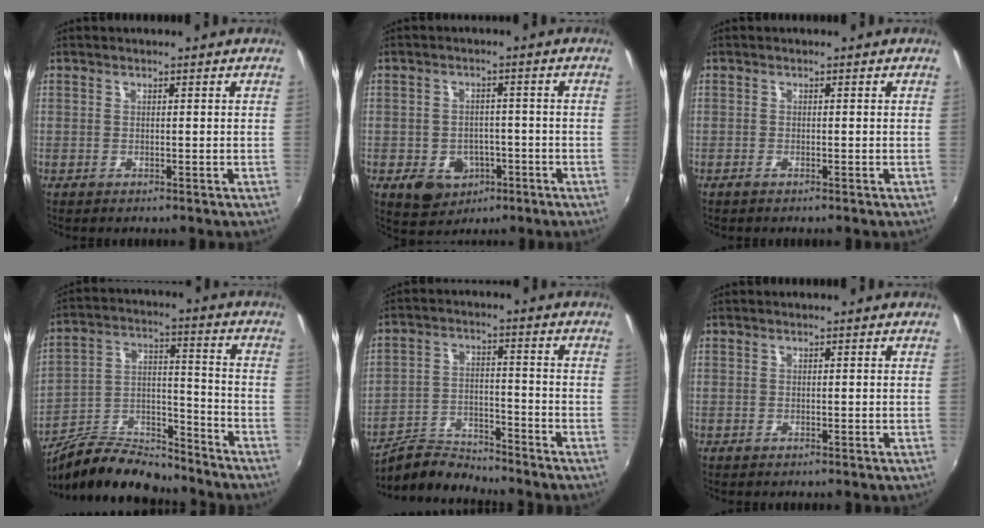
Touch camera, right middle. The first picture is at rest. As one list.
[{"total": 7.9, "force": [-3.4, 6.2, 3.6], "torque": [-0.081, 0.004, -0.034]}, {"total": 0.7, "force": [-0.6, 0.1, 0.4], "torque": [-0.009, -0.002, -0.013]}, {"total": 13.6, "force": [-11.4, 5.2, 5.3], "torque": [-0.107, 0.023, -0.194]}, {"total": 7.5, "force": [-7.4, 1.6, 0.2], "torque": [-0.018, 0.014, -0.134]}, {"total": 0.0}]